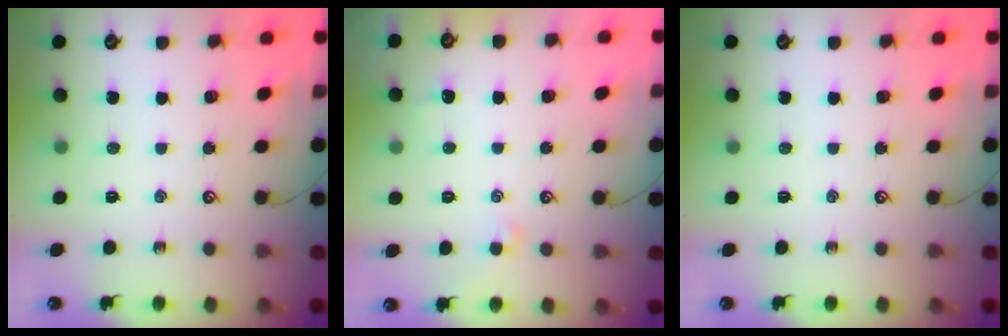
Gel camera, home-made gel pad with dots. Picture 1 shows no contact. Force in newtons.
{"total": 1.0, "press": 0.7, "slide": 0.6}
{"total": 0.0}